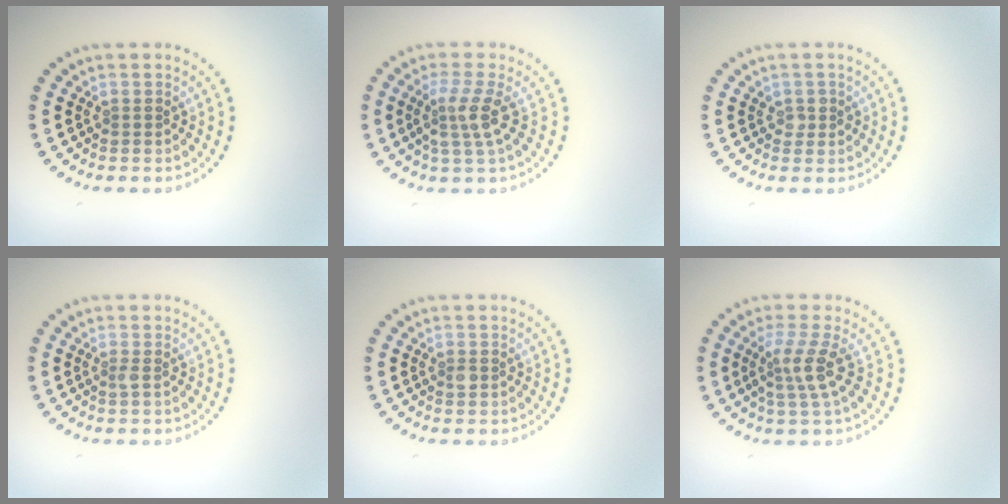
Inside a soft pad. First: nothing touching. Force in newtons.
{"total": 3.0, "press": 2.3, "slide": 1.9}
{"total": 1.0, "press": 1.0, "slide": 0.1}
{"total": 0.6, "press": 0.5, "slide": 0.3}
{"total": 0.9, "press": 0.9, "slide": 0.1}
{"total": 2.8, "press": 2.2, "slide": 1.8}